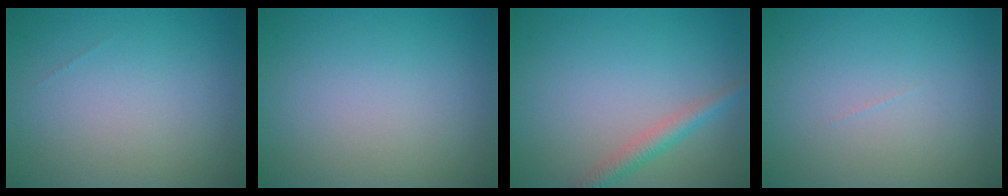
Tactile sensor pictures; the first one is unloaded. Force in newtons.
{"total": 0.0}
{"total": 2.1, "press": 2.1, "slide": 0.0}
{"total": 0.0}